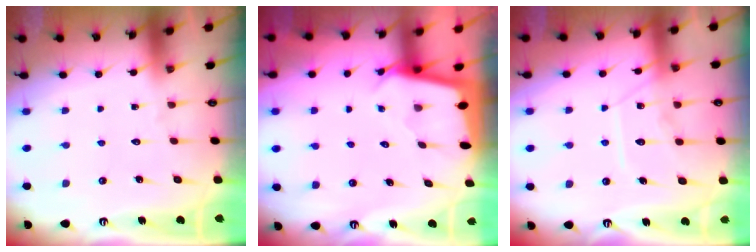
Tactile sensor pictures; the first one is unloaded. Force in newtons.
{"total": 2.3, "press": 2.3, "slide": 0.1}
{"total": 11.0, "press": 10.9, "slide": 0.9}